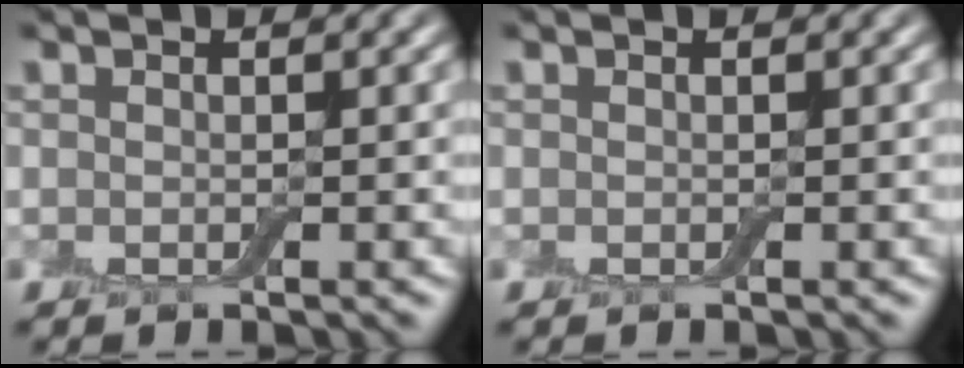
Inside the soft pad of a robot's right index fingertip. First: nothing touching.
{"total": 0.0}